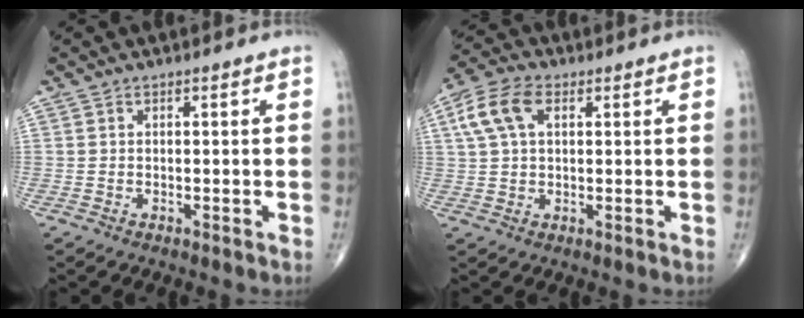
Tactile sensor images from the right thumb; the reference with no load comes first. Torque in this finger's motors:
{"motor_torque": [-0.35, 0.65, 0.71, 0.26, 0.07]}